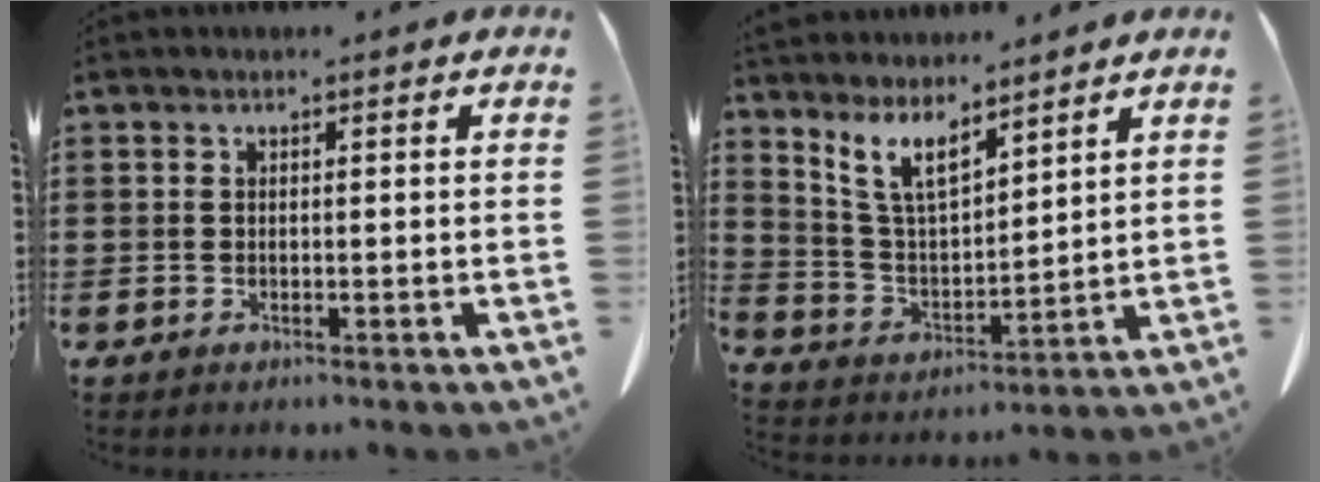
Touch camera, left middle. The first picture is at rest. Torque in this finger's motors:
{"motor_torque": [1.18, 0.68, 0.25, 0.10]}